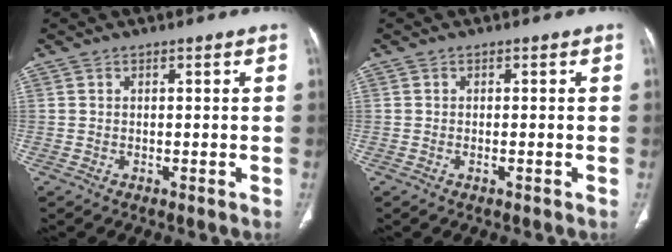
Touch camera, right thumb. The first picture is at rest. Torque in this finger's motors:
{"motor_torque": [-0.37, -0.11, -0.49, 0.28, -0.08]}